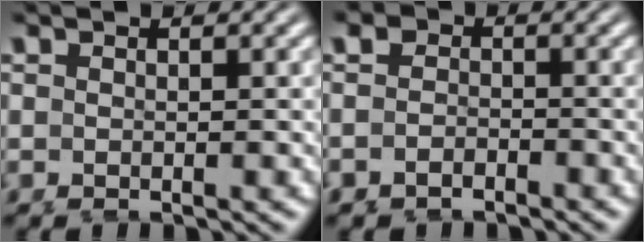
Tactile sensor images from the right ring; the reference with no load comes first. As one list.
[{"total": 3.1, "force": [-2.2, 2.2, 0.4], "torque": [-0.023, -0.021, -0.039]}]